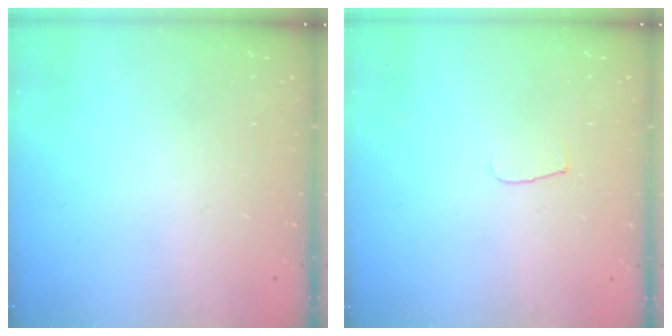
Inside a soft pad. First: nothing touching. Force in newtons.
{"total": 3.8, "press": 3.8, "slide": 0.4}